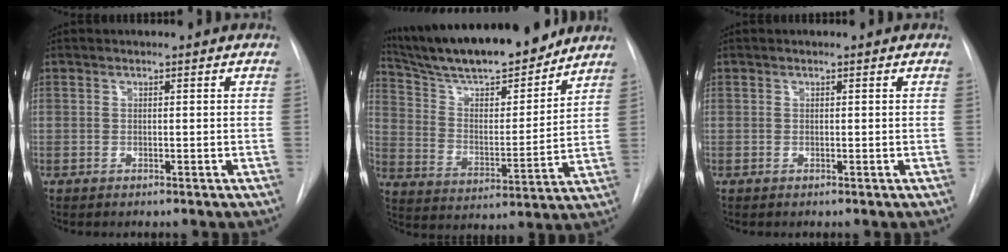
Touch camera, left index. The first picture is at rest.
{"total": 20.4, "force": [17.9, 3.0, 9.3], "torque": [-0.163, 0.000, 0.292]}
{"total": 0.0}